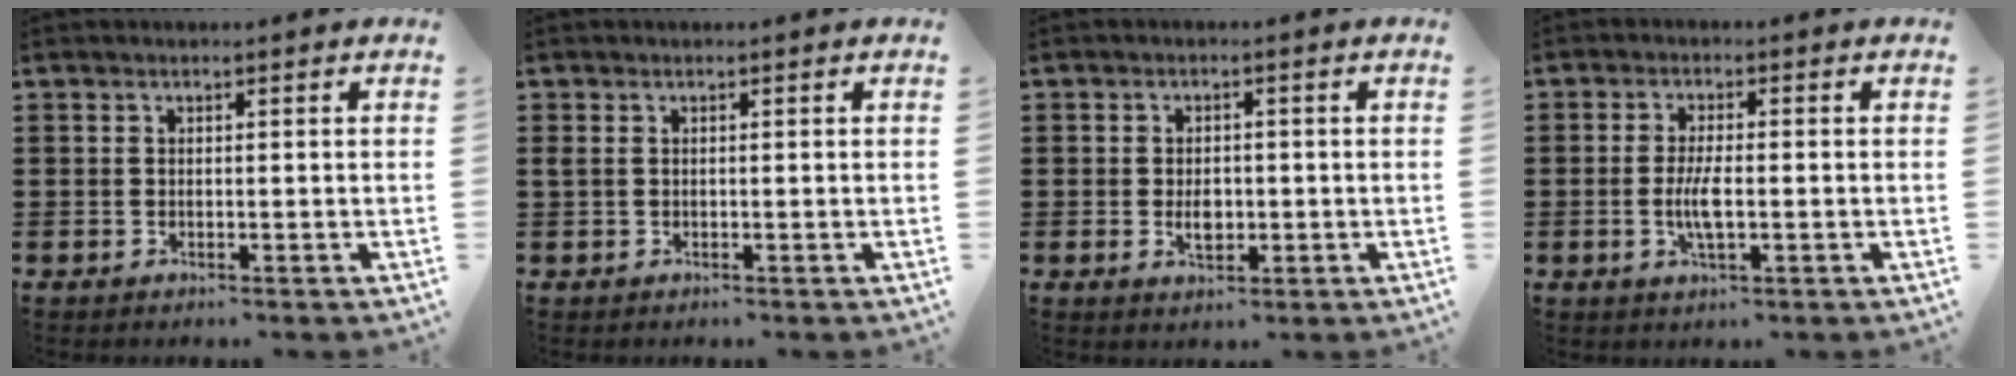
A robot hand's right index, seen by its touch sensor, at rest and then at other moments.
{"total": 0.7, "force": [0.2, 0.3, 0.6], "torque": [-0.013, 0.003, 0.003]}
{"total": 2.9, "force": [-0.4, 1.8, 2.2], "torque": [-0.036, 0.000, -0.010]}
{"total": 4.4, "force": [-0.8, 1.1, 4.2], "torque": [-0.095, -0.007, -0.022]}